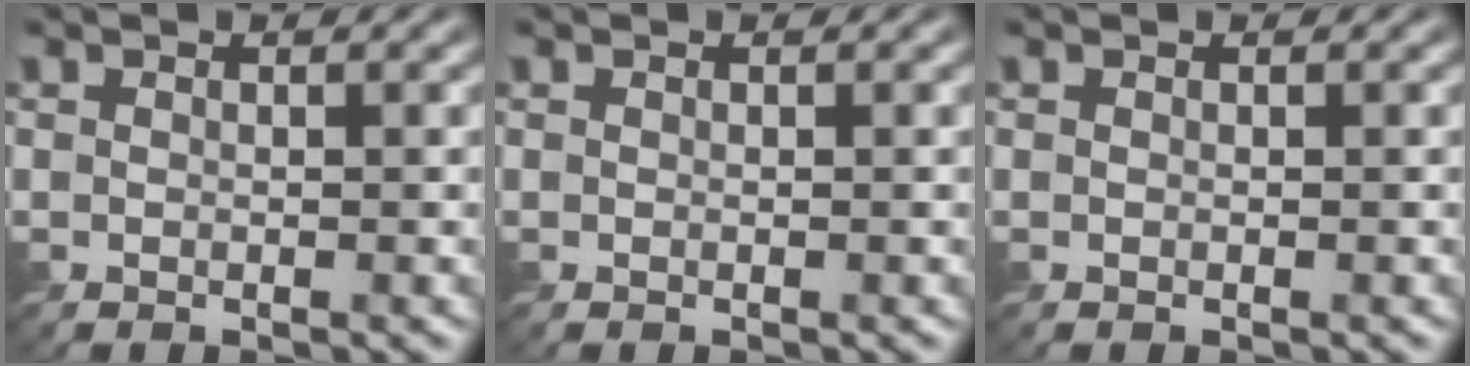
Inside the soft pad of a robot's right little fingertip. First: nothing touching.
{"total": 0.0}
{"total": 0.0}